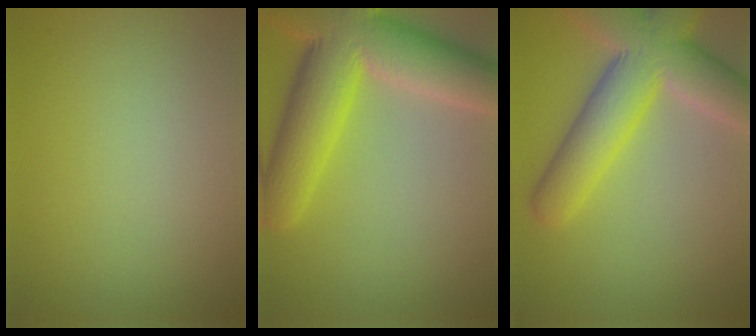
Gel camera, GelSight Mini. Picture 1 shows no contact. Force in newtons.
{"total": 11.6, "press": 11.6, "slide": 0.6}
{"total": 9.0, "press": 9.0, "slide": 0.6}